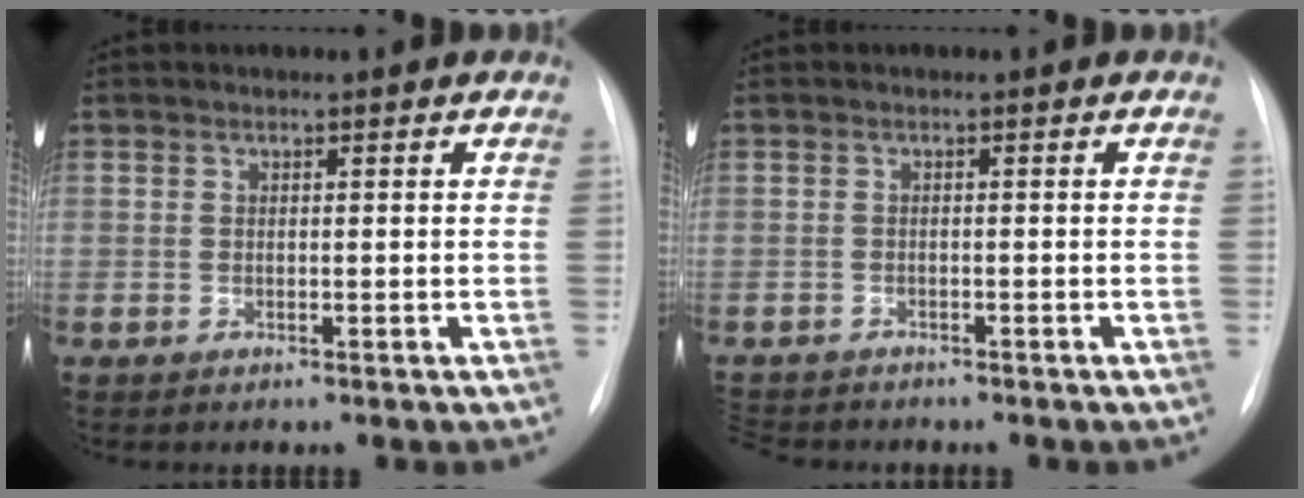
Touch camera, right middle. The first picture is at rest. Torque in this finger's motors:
{"motor_torque": [-0.13, 0.14, 0.00, 0.00]}